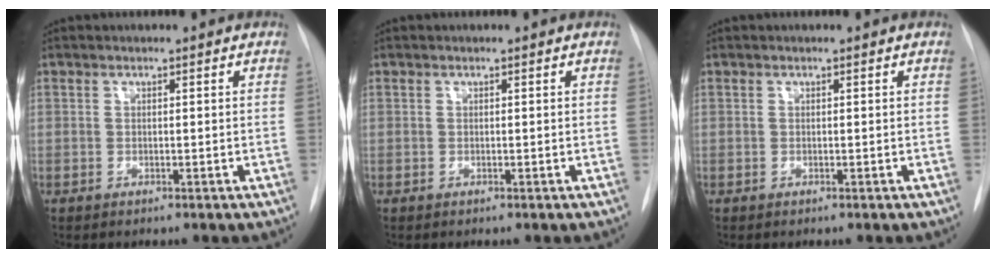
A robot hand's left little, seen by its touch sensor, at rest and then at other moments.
{"total": 0.0}
{"total": 0.0}